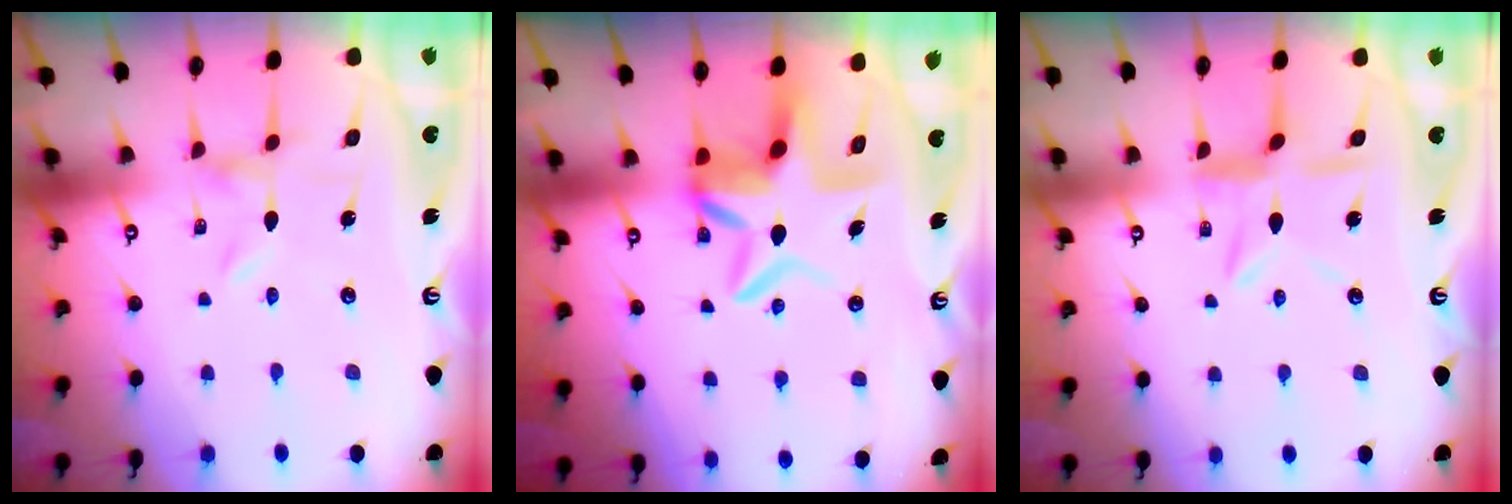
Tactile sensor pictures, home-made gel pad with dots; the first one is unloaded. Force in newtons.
{"total": 8.8, "press": 8.3, "slide": 2.9}
{"total": 7.9, "press": 7.9, "slide": 0.7}